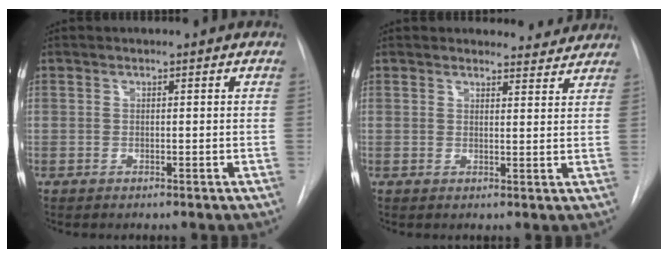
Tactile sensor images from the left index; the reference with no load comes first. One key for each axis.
{"total": 4.2, "fx": 4.1, "fy": 1.1, "fz": -0.3, "tx": 0.009, "ty": -0.008, "tz": 0.037}